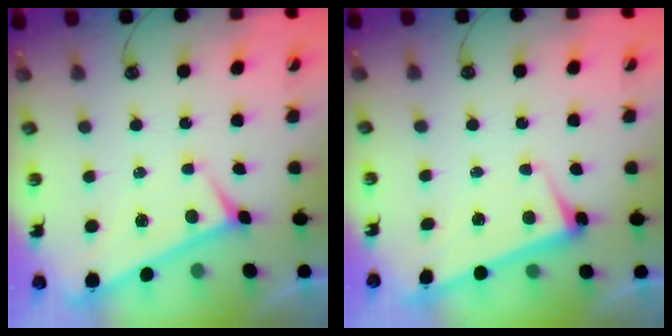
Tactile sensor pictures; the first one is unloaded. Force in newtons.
{"total": 2.6, "press": 2.5, "slide": 0.7}